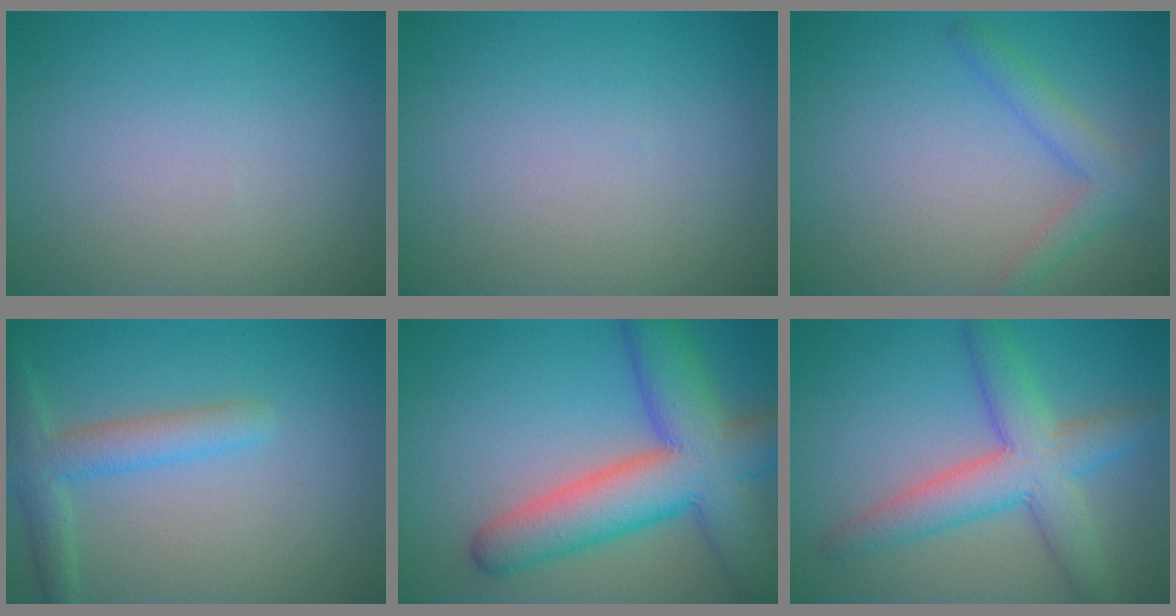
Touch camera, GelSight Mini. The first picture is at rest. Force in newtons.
{"total": 0.0}
{"total": 2.5, "press": 2.5, "slide": 0.3}
{"total": 3.5, "press": 3.5, "slide": 0.2}
{"total": 10.3, "press": 10.3, "slide": 0.5}
{"total": 6.2, "press": 6.2, "slide": 0.2}